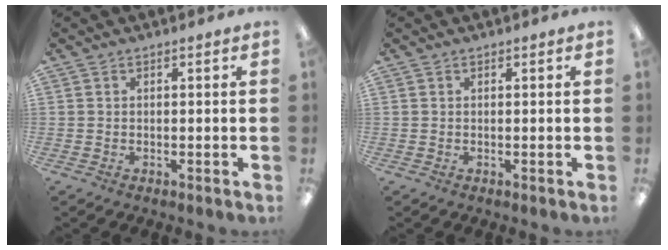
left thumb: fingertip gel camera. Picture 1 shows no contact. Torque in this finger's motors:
{"motor_torque": [0.00, 0.00, 0.05, -0.09, 0.00]}